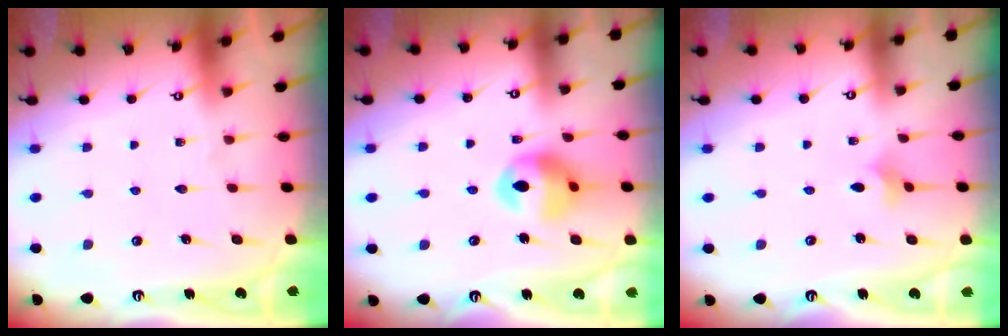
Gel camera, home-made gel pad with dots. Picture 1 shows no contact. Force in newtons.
{"total": 13.1, "press": 12.3, "slide": 4.4}
{"total": 2.4, "press": 2.3, "slide": 0.4}